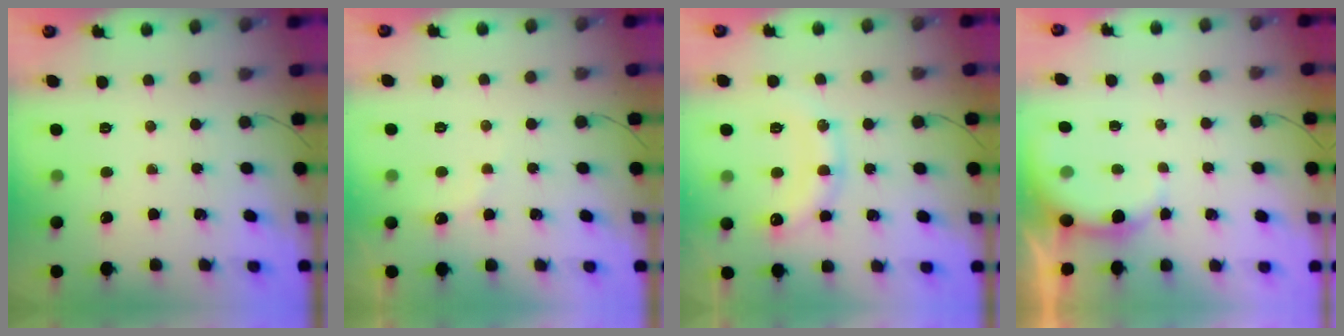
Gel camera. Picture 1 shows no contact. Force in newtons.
{"total": 3.9, "press": 3.8, "slide": 0.8}
{"total": 13.5, "press": 13.5, "slide": 0.7}
{"total": 5.0, "press": 5.0, "slide": 0.6}